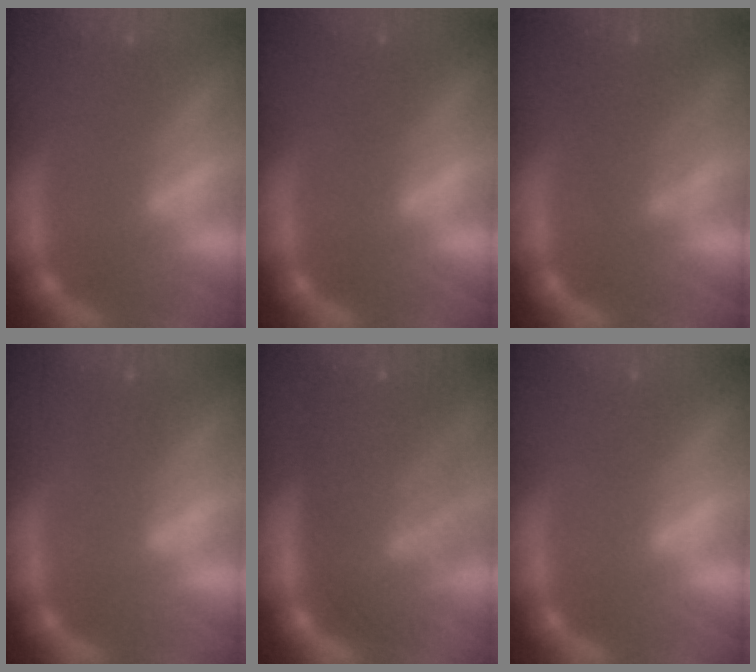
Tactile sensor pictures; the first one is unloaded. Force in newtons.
{"total": 1.5}
{"total": 4.1}
{"total": 1.5}
{"total": 10.0}
{"total": 1.5}